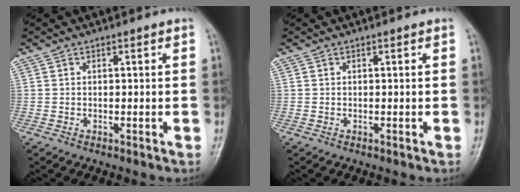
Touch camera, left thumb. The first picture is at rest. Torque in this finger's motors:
{"motor_torque": [-0.06, 0.06, -0.06, 0.06, 0.00]}